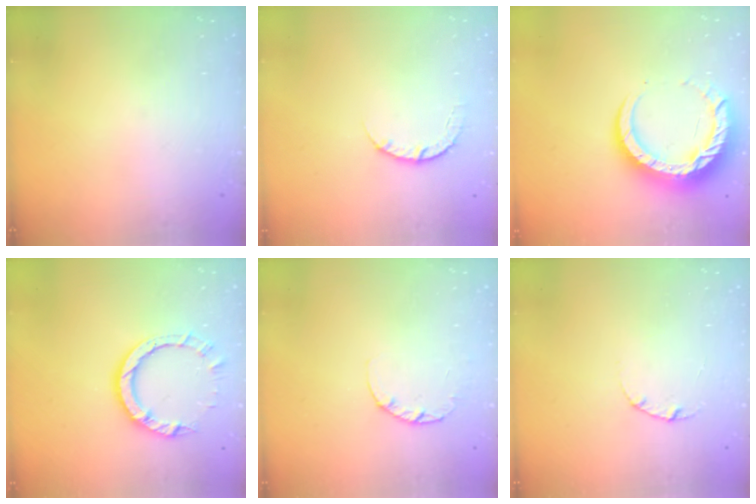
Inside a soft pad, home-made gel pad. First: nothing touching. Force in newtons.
{"total": 4.8, "press": 4.8, "slide": 0.6}
{"total": 13.5, "press": 13.4, "slide": 1.5}
{"total": 7.6, "press": 7.6, "slide": 0.8}
{"total": 2.6, "press": 2.5, "slide": 0.4}
{"total": 3.0, "press": 3.0, "slide": 0.4}